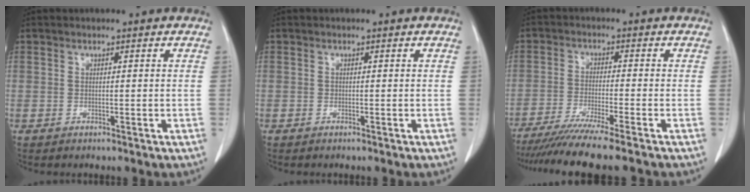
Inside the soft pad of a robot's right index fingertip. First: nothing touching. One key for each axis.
{"total": 0.0}
{"total": 11.3, "fx": -9.4, "fy": -1.1, "fz": 6.1, "tx": -0.080, "ty": -0.034, "tz": -0.148}